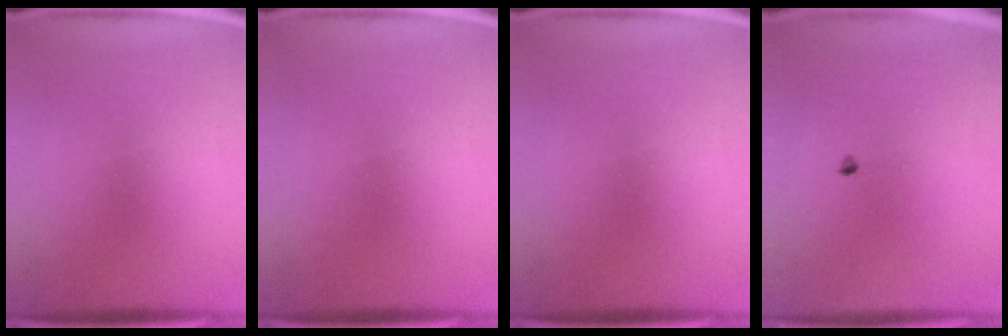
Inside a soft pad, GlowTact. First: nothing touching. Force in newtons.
{"total": 0.0}
{"total": 0.0}
{"total": 0.7}